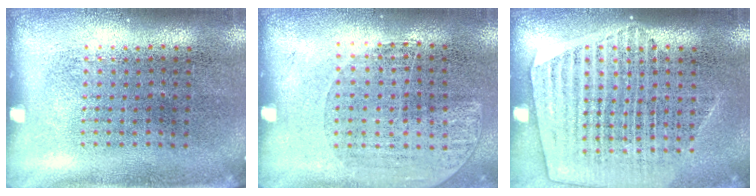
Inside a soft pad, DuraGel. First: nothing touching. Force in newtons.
{"total": 1.1, "press": 1.0, "slide": 0.6}
{"total": 1.6, "press": 1.4, "slide": 0.6}